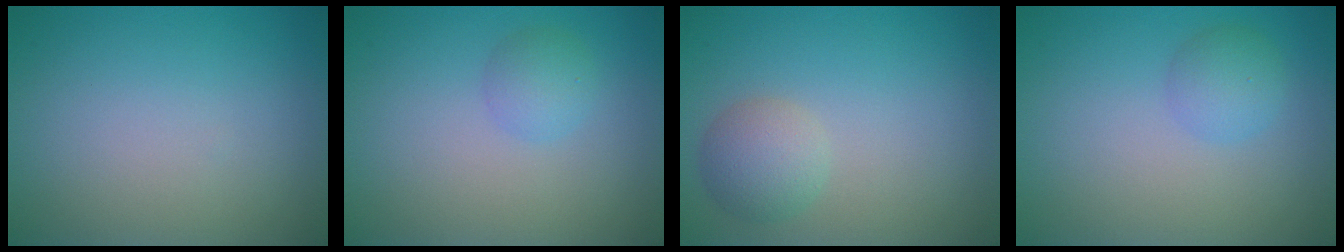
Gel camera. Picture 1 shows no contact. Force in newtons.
{"total": 1.8, "press": 1.7, "slide": 0.2}
{"total": 2.7, "press": 2.7, "slide": 0.1}
{"total": 2.0, "press": 2.0, "slide": 0.1}